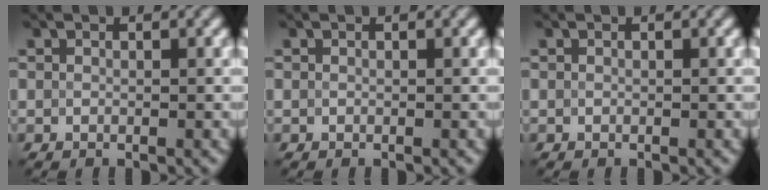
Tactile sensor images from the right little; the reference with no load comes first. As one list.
[{"total": 0.0}, {"total": 0.0}]